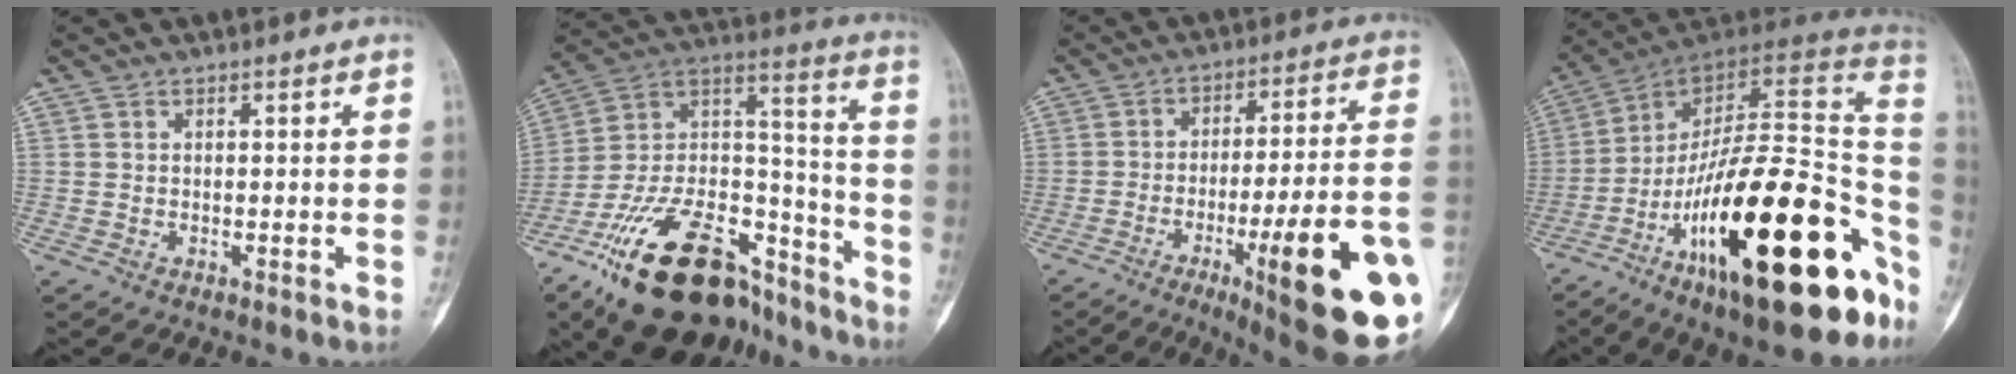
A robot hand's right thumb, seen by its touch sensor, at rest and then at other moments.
{"total": 30.3, "force": [-20.7, 14.3, 17.0], "torque": [-0.275, 0.094, -0.349]}
{"total": 24.4, "force": [-8.3, 4.3, 22.6], "torque": [-0.263, 0.013, -0.110]}
{"total": 33.2, "force": [-12.6, 11.4, 28.5], "torque": [-0.344, 0.064, -0.201]}